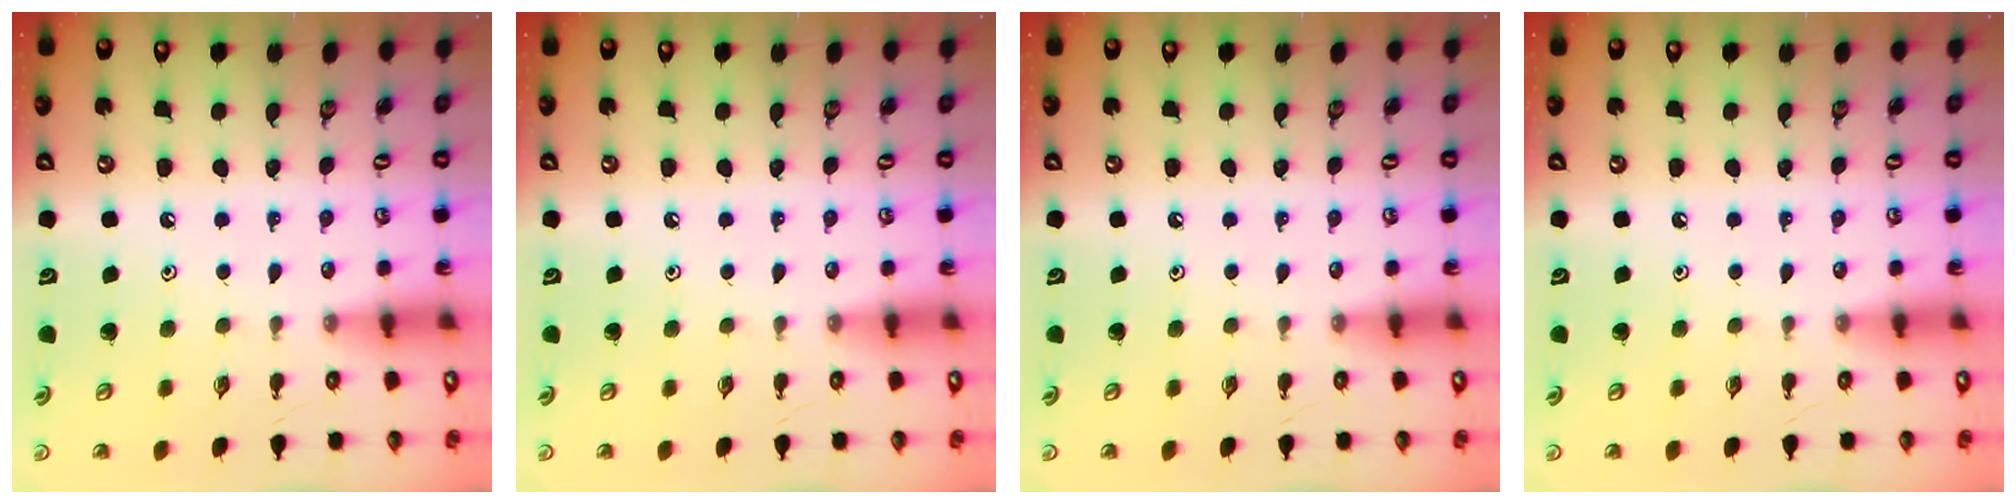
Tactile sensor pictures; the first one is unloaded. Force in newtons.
{"total": 0.0}
{"total": 0.0}
{"total": 0.0}